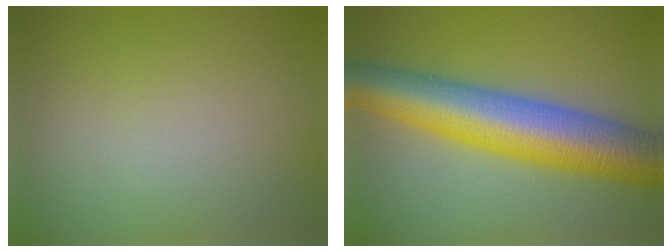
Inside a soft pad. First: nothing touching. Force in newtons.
{"total": 11.5, "press": 11.5, "slide": 0.3}